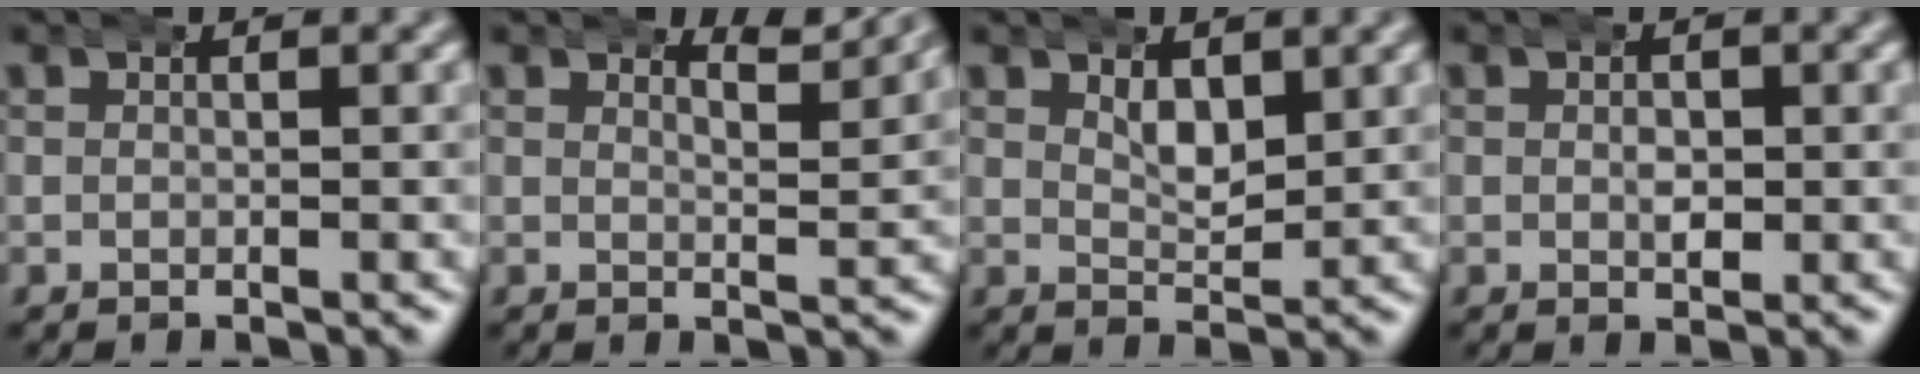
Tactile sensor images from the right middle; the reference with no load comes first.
{"total": 3.0, "force": [2.8, 0.0, 0.9], "torque": [-0.010, -0.011, 0.043]}
{"total": 2.2, "force": [1.4, 0.9, 1.4], "torque": [-0.023, -0.015, 0.027]}
{"total": 1.3, "force": [0.1, 0.9, 0.9], "torque": [-0.017, -0.008, 0.002]}